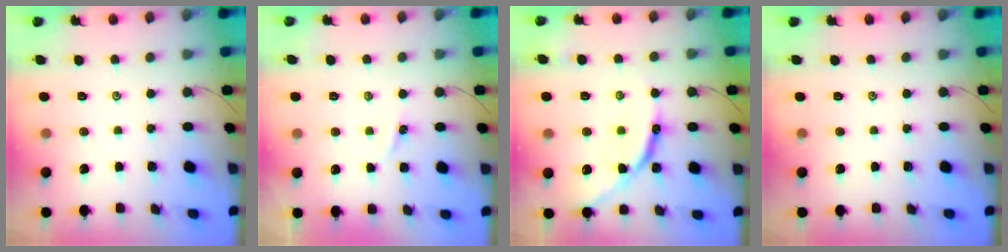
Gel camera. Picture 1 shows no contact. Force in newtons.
{"total": 1.9, "press": 1.8, "slide": 0.3}
{"total": 11.8, "press": 11.8, "slide": 1.1}
{"total": 0.0}